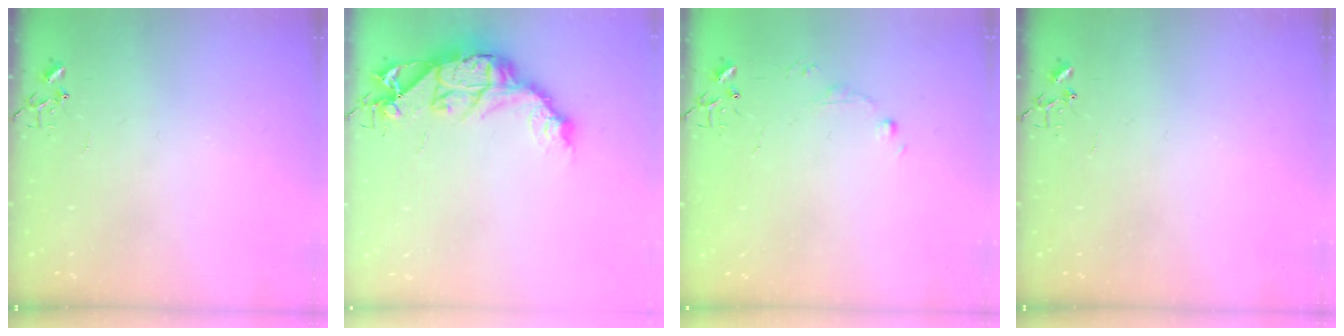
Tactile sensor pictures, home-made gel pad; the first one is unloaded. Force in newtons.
{"total": 15.1, "press": 15.0, "slide": 1.3}
{"total": 5.1, "press": 5.0, "slide": 0.8}
{"total": 0.0}